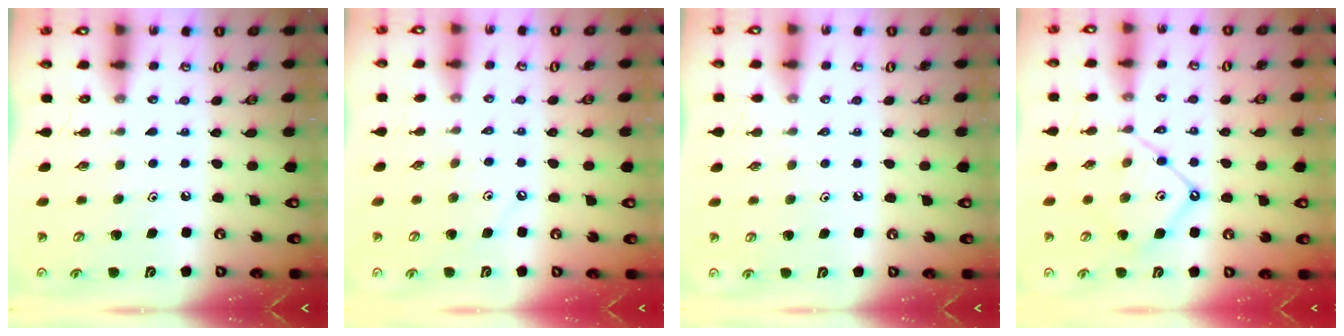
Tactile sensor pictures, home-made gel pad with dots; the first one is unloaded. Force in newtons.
{"total": 2.1, "press": 2.1, "slide": 0.4}
{"total": 1.9, "press": 1.8, "slide": 0.4}
{"total": 10.5, "press": 10.5, "slide": 0.9}